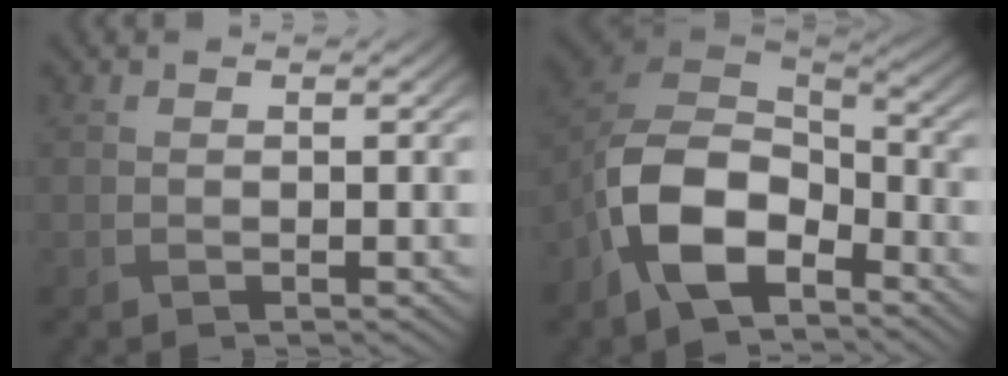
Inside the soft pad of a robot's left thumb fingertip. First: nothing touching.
{"total": 12.1, "force": [-6.2, 6.8, 7.8], "torque": [-0.165, -0.015, -0.134]}